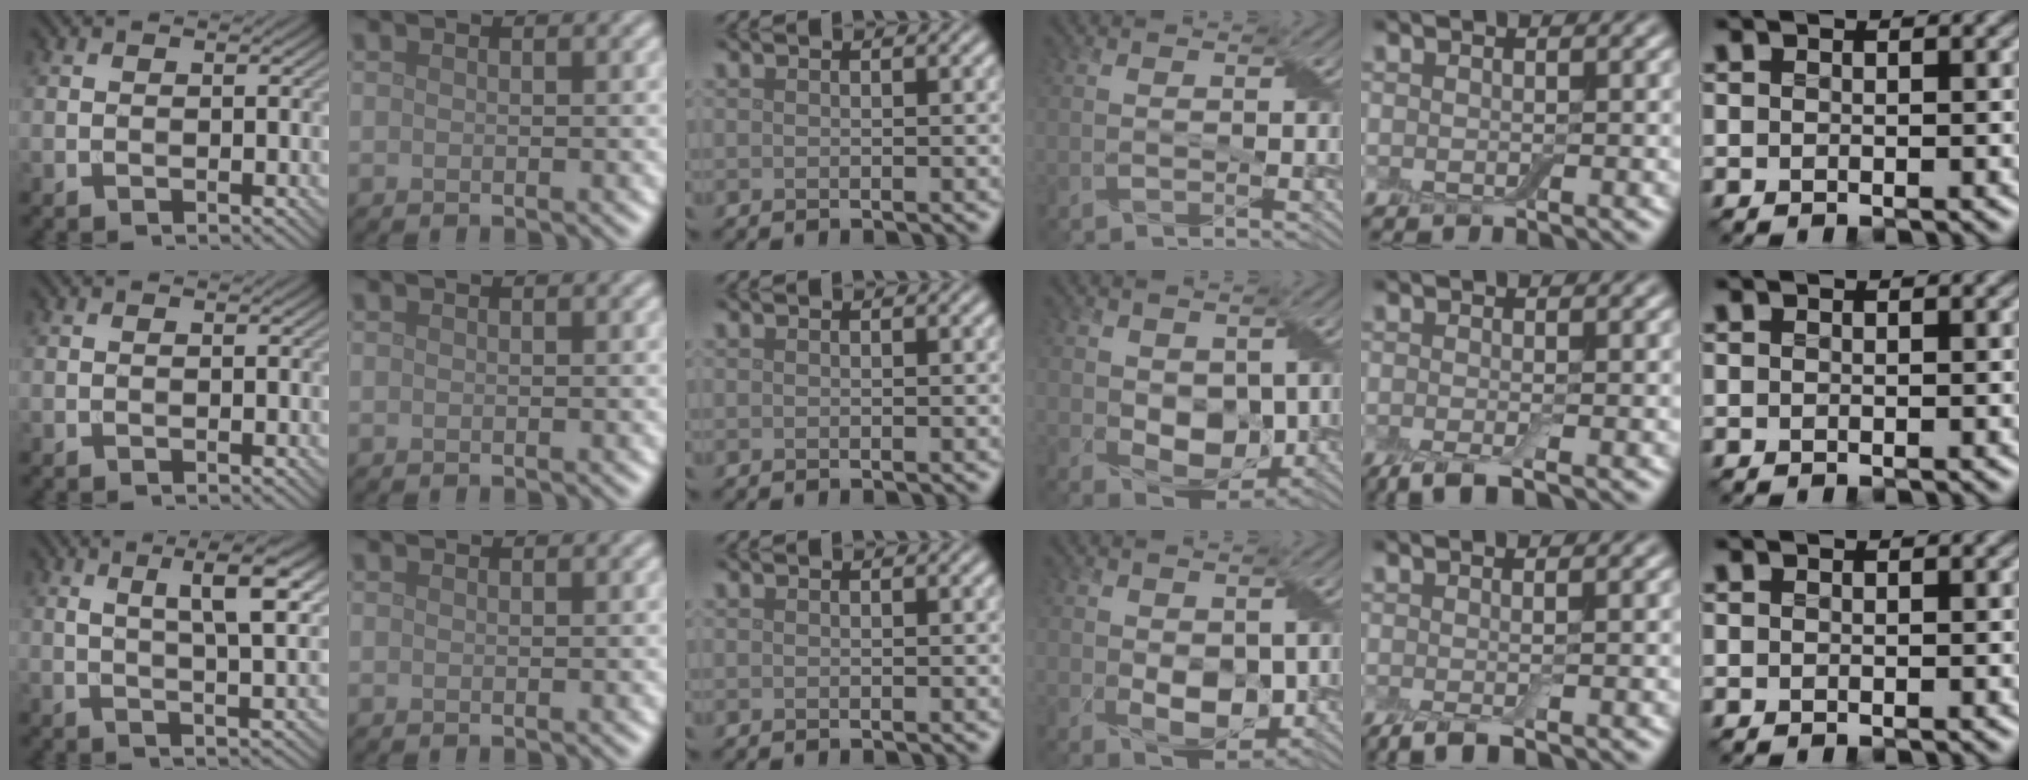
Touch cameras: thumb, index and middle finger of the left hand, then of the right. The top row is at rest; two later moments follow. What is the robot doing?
{"motion": "peel", "object": "small bumper sticker"}